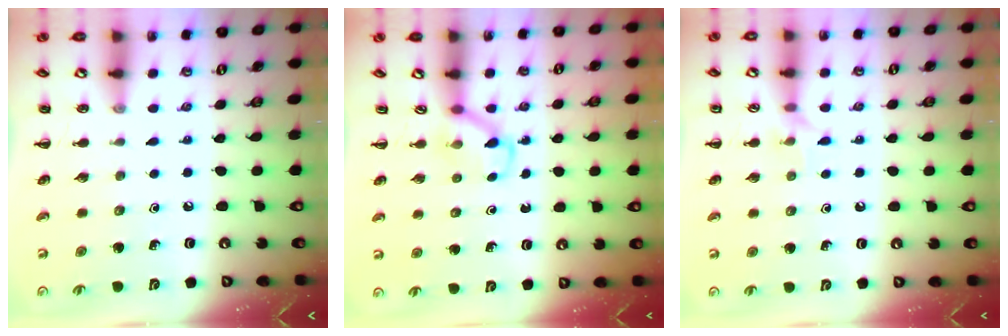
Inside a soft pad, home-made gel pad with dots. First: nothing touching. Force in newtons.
{"total": 3.5, "press": 3.2, "slide": 1.4}
{"total": 5.5, "press": 5.4, "slide": 0.9}